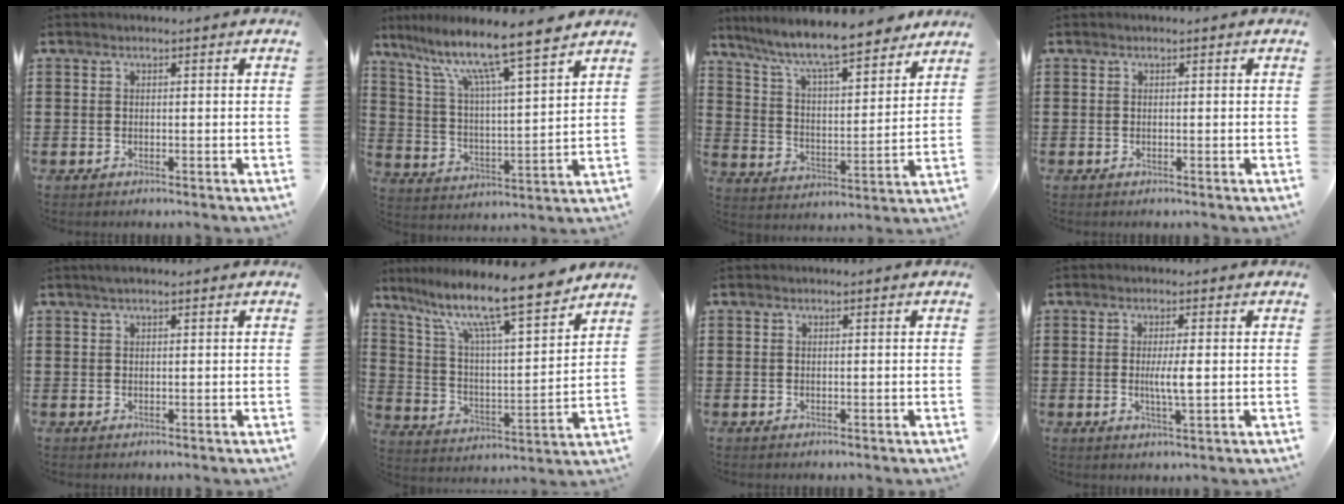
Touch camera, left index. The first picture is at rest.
{"total": 10.9, "force": [8.6, 0.5, 6.6], "torque": [-0.157, -0.051, 0.140]}
{"total": 9.2, "force": [8.1, 0.9, 4.2], "torque": [-0.115, -0.047, 0.134]}
{"total": 0.0}
{"total": 1.1, "force": [0.7, 0.2, 0.8], "torque": [-0.016, 0.003, 0.012]}
{"total": 12.6, "force": [10.0, 1.8, 7.4], "torque": [-0.162, -0.063, 0.165]}
{"total": 0.0}
{"total": 3.5, "force": [0.1, 0.4, 3.5], "torque": [-0.063, -0.004, -0.002]}